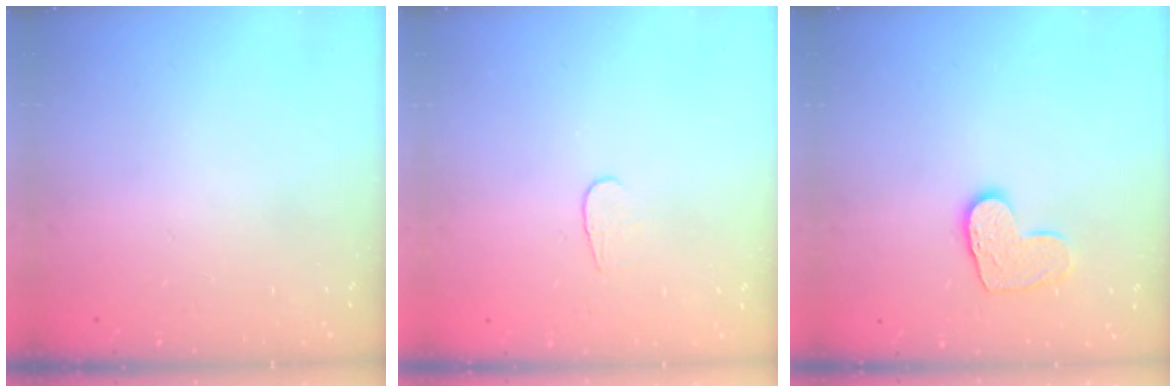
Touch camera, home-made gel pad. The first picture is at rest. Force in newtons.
{"total": 3.8, "press": 3.8, "slide": 0.4}
{"total": 9.1, "press": 9.1, "slide": 0.2}